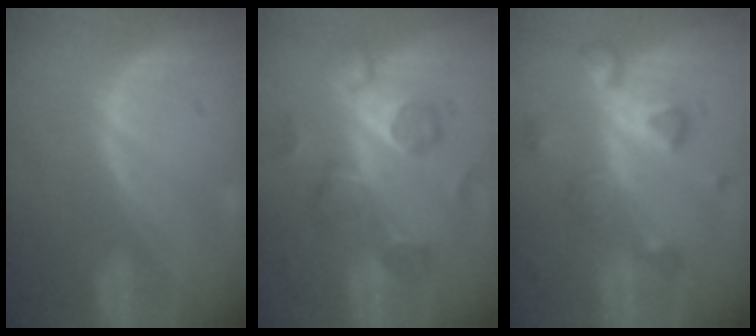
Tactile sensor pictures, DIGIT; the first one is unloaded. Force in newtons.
{"total": 8.7, "press": 8.4, "slide": 2.2}
{"total": 7.8, "press": 6.9, "slide": 3.7}